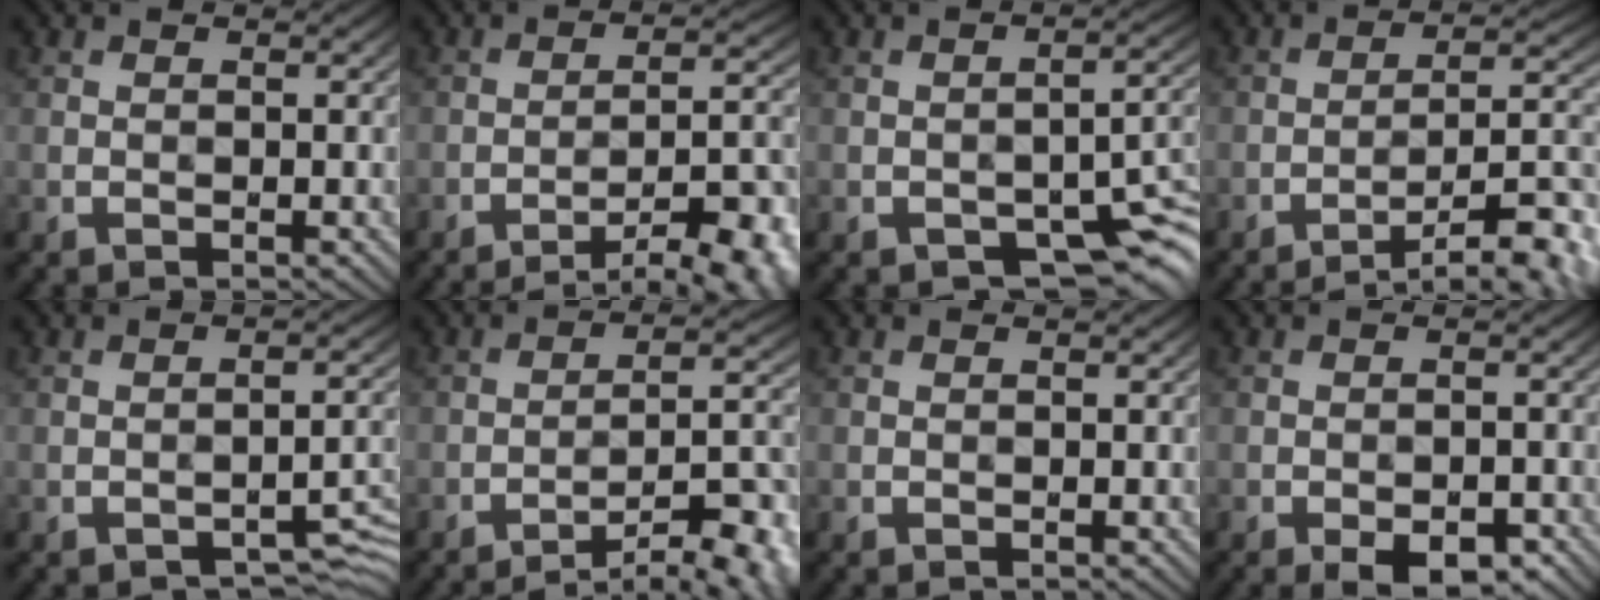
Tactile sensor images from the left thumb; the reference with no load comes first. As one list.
[{"total": 14.0, "force": [-9.7, 3.5, 9.5], "torque": [-0.123, 0.005, -0.132]}, {"total": 8.0, "force": [-4.6, 3.5, 5.6], "torque": [-0.070, -0.010, -0.067]}, {"total": 11.3, "force": [-7.2, 2.6, 8.2], "torque": [-0.130, 0.008, -0.107]}, {"total": 3.9, "force": [-2.7, 1.3, 2.5], "torque": [-0.030, 0.005, -0.032]}, {"total": 12.2, "force": [-8.6, 2.9, 8.1], "torque": [-0.118, 0.011, -0.123]}, {"total": 0.0}, {"total": 5.0, "force": [-3.2, 2.0, 3.2], "torque": [-0.049, 0.000, -0.042]}]